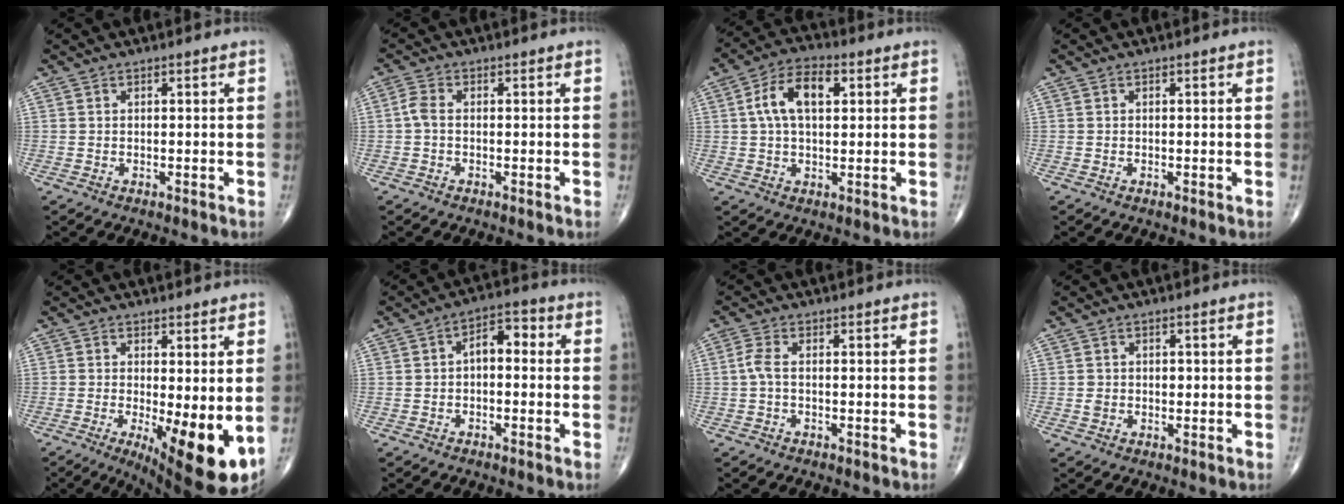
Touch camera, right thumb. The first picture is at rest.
{"total": 2.4, "force": [-0.3, 1.3, 1.9], "torque": [-0.044, 0.003, -0.014]}
{"total": 9.6, "force": [2.3, 5.2, 7.8], "torque": [-0.139, 0.019, 0.035]}
{"total": 0.0}
{"total": 12.0, "force": [-2.3, 3.6, 11.2], "torque": [-0.159, -0.027, -0.024]}
{"total": 5.4, "force": [-0.1, 3.2, 4.3], "torque": [-0.049, 0.027, -0.014]}
{"total": 2.4, "force": [-0.4, 0.8, 2.2], "torque": [-0.057, 0.003, -0.012]}
{"total": 1.8, "force": [-0.1, 1.6, 0.9], "torque": [-0.007, 0.006, 0.000]}